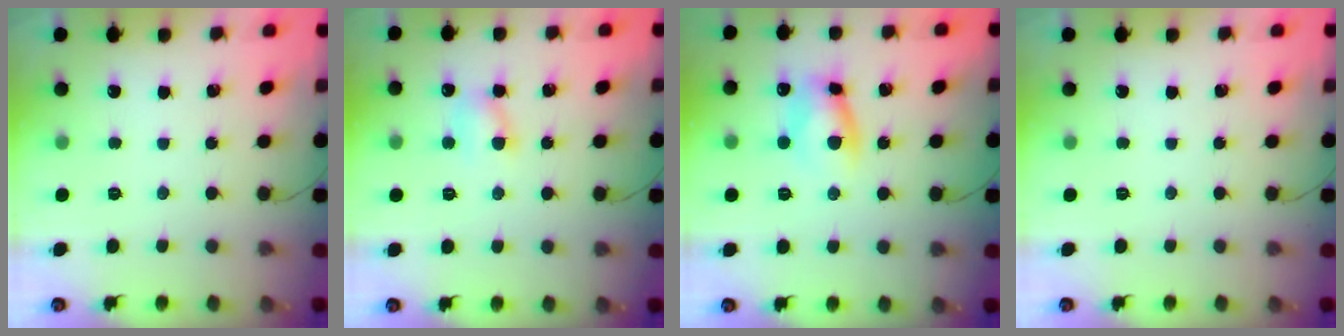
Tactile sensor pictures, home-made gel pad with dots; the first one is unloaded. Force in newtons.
{"total": 5.7, "press": 5.7, "slide": 0.7}
{"total": 7.3, "press": 7.3, "slide": 0.3}
{"total": 0.0}